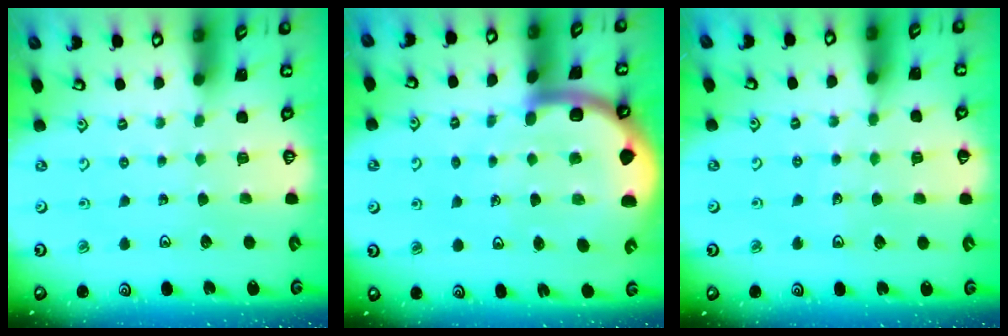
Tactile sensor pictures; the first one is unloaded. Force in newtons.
{"total": 10.2, "press": 10.2, "slide": 1.2}
{"total": 2.9, "press": 2.1, "slide": 2.1}